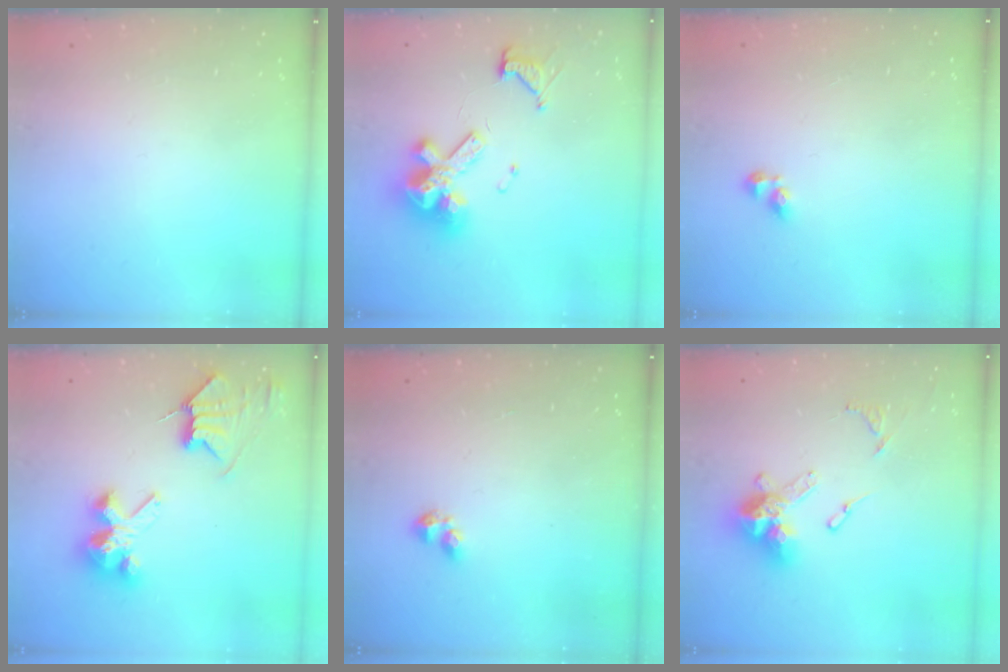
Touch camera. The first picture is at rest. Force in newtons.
{"total": 13.1, "press": 13.0, "slide": 1.6}
{"total": 3.6, "press": 3.6, "slide": 0.5}
{"total": 8.6, "press": 8.5, "slide": 1.1}
{"total": 2.3, "press": 2.2, "slide": 0.6}
{"total": 14.2, "press": 14.1, "slide": 1.3}